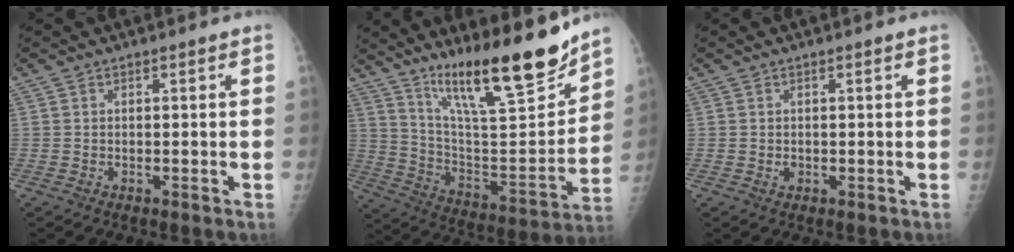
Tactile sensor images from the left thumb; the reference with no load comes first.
{"total": 22.5, "force": [16.7, 4.0, 14.6], "torque": [-0.205, -0.096, 0.287]}
{"total": 0.8, "force": [0.2, 0.7, 0.4], "torque": [-0.001, 0.000, 0.002]}